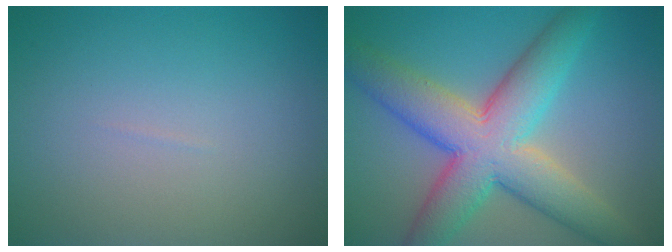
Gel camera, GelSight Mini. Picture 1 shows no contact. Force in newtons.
{"total": 10.1, "press": 10.1, "slide": 0.5}